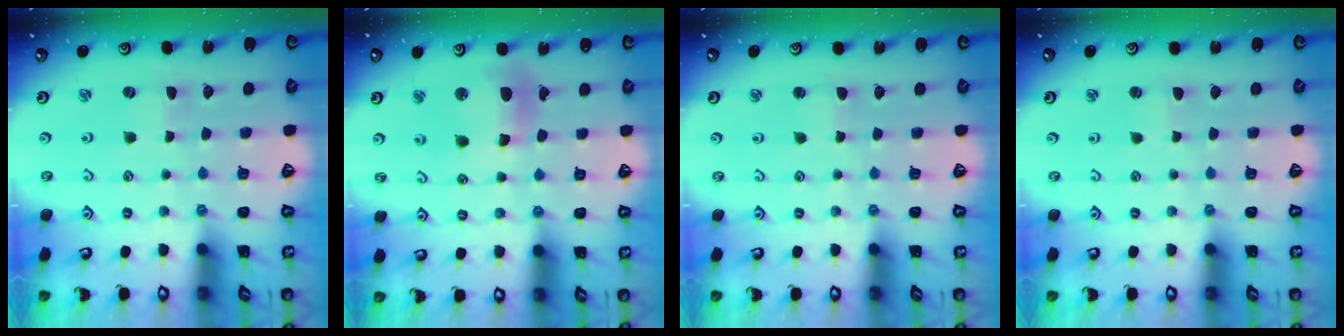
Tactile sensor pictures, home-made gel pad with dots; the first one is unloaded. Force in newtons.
{"total": 11.2, "press": 11.2, "slide": 1.3}
{"total": 1.9, "press": 1.9, "slide": 0.2}
{"total": 0.9, "press": 0.8, "slide": 0.1}